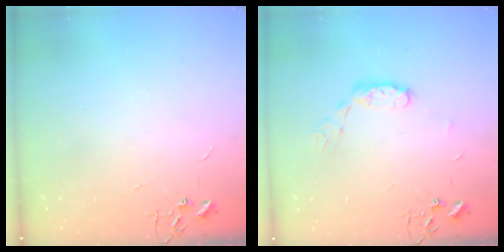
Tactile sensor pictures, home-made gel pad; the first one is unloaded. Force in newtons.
{"total": 7.3, "press": 7.3, "slide": 0.4}